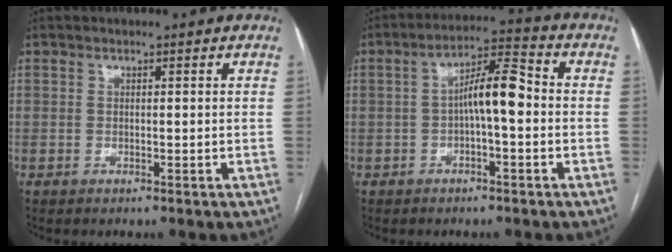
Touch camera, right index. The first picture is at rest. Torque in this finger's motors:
{"motor_torque": [1.06, -0.04, 0.58, 0.14]}